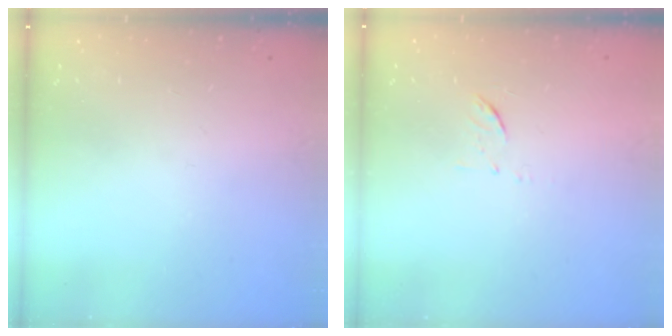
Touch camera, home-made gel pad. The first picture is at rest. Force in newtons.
{"total": 6.0, "press": 6.0, "slide": 0.4}